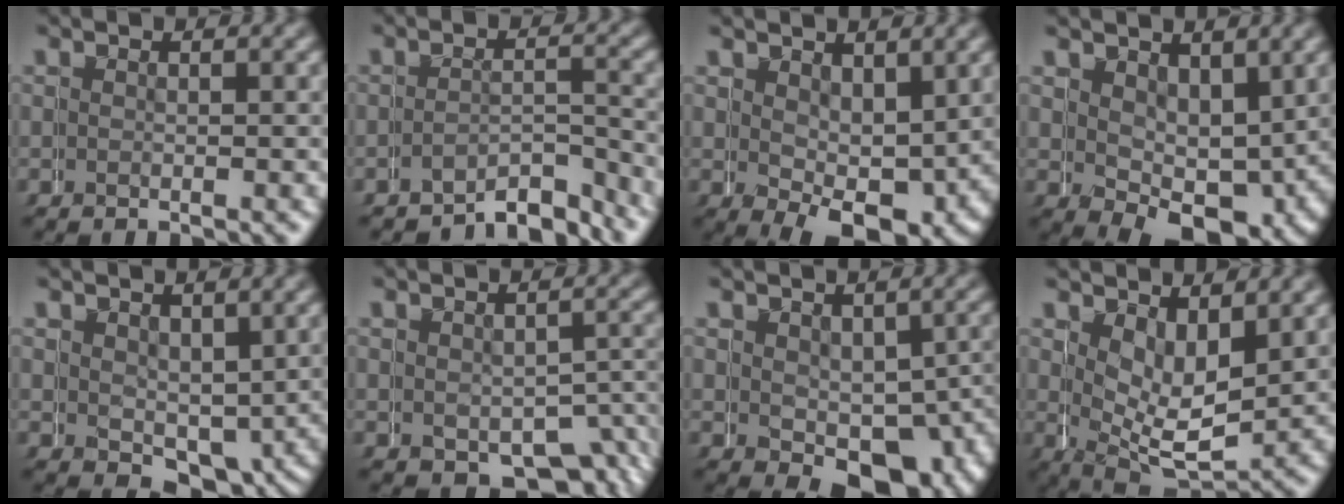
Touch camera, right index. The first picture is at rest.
{"total": 4.4, "force": [-4.3, 0.7, 0.1], "torque": [0.009, -0.012, -0.066]}
{"total": 4.2, "force": [0.6, 2.4, 3.4], "torque": [-0.055, -0.023, 0.019]}
{"total": 4.3, "force": [1.3, 3.0, 2.8], "torque": [-0.046, -0.025, 0.033]}
{"total": 3.1, "force": [0.7, 2.4, 1.8], "torque": [-0.016, -0.016, 0.018]}
{"total": 3.8, "force": [-1.2, 2.7, 2.3], "torque": [-0.016, 0.001, -0.024]}
{"total": 6.8, "force": [-1.9, 4.3, 4.9], "torque": [-0.054, -0.023, -0.015]}
{"total": 5.8, "force": [2.3, 3.5, 4.0], "torque": [-0.061, -0.021, 0.042]}